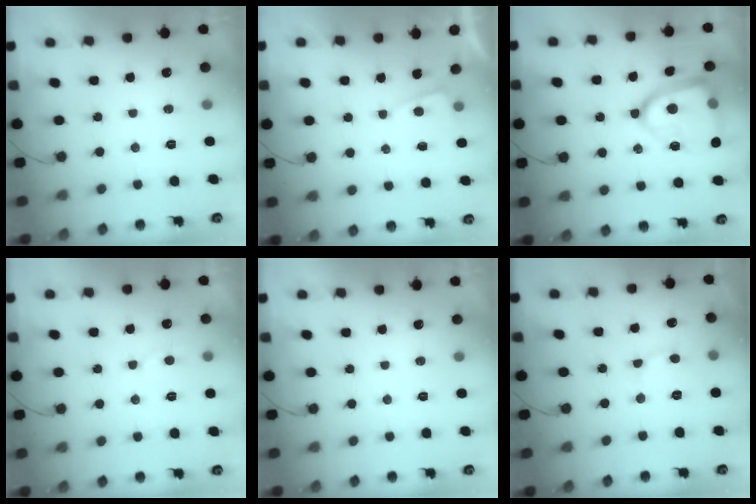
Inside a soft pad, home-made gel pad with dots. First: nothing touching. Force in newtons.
{"total": 1.2, "press": 1.2, "slide": 0.1}
{"total": 17.5, "press": 17.5, "slide": 1.3}
{"total": 5.0, "press": 5.0, "slide": 0.4}
{"total": 0.0}
{"total": 2.6, "press": 2.6, "slide": 0.2}